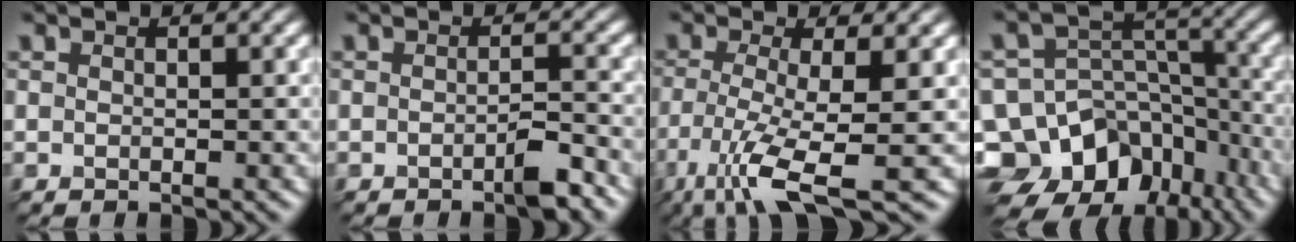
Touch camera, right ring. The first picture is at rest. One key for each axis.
{"total": 2.3, "fx": -1.9, "fy": -0.3, "fz": 1.1, "tx": -0.029, "ty": 0.004, "tz": -0.023}
{"total": 7.1, "fx": -4.4, "fy": 0.9, "fz": 5.5, "tx": -0.127, "ty": -0.004, "tz": -0.067}
{"total": 13.7, "fx": -9.6, "fy": 9.0, "fz": 3.5, "tx": -0.104, "ty": 0.007, "tz": -0.125}